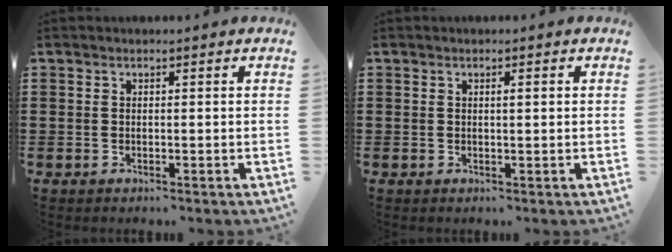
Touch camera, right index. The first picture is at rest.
{"total": 0.9, "force": [0.2, 0.1, 0.9], "torque": [-0.017, 0.002, 0.002]}